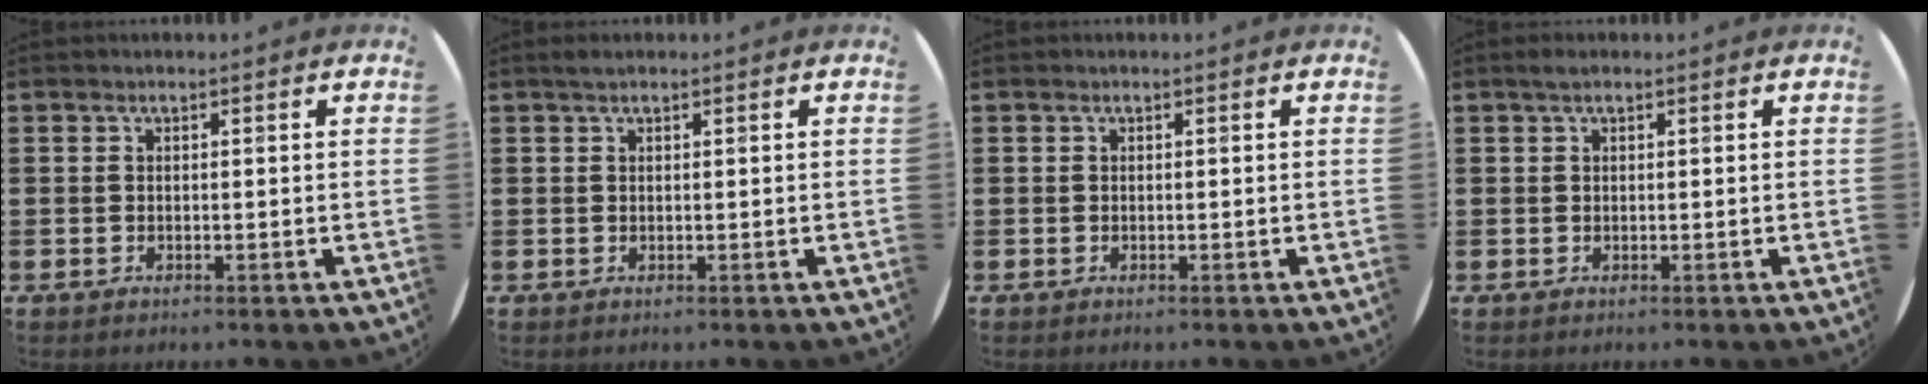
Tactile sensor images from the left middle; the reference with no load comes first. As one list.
[{"total": 0.7, "force": [0.6, 0.3, 0.3], "torque": [-0.006, 0.004, 0.011]}, {"total": 0.0}, {"total": 0.9, "force": [0.5, 0.5, 0.5], "torque": [-0.003, 0.002, 0.007]}]